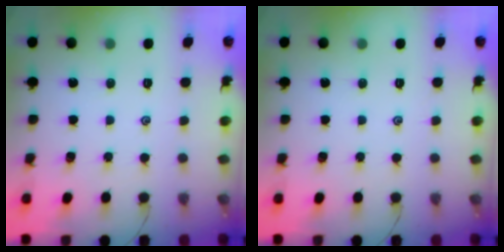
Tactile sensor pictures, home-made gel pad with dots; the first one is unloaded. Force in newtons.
{"total": 0.0}